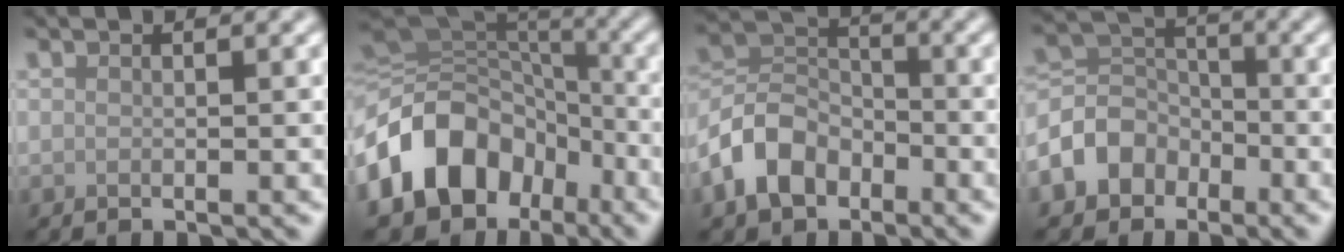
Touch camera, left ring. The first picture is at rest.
{"total": 12.8, "force": [-5.3, 9.8, 6.3], "torque": [-0.136, 0.001, -0.101]}
{"total": 5.9, "force": [-3.2, 4.1, 2.8], "torque": [-0.056, 0.004, -0.076]}
{"total": 5.1, "force": [-2.7, 3.9, 1.8], "torque": [-0.033, 0.006, -0.066]}